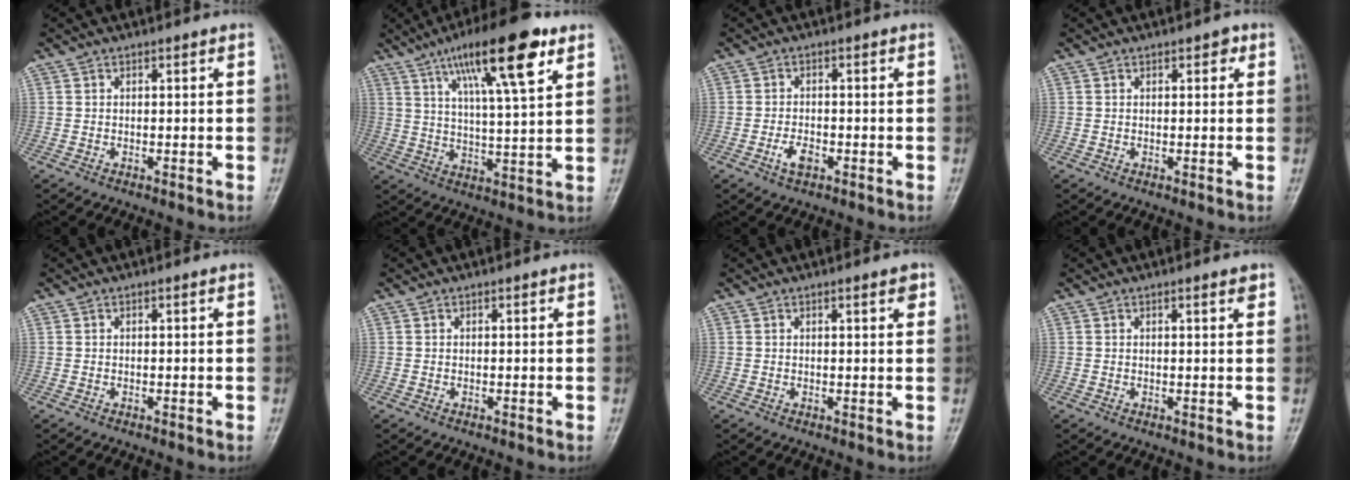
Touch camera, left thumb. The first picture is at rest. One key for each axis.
{"total": 16.9, "fx": 9.0, "fy": 3.8, "fz": 13.8, "tx": -0.212, "ty": -0.026, "tz": 0.147}
{"total": 3.1, "fx": -1.4, "fy": 1.7, "fz": 2.2, "tx": -0.041, "ty": 0.005, "tz": -0.026}
{"total": 1.7, "fx": 0.8, "fy": 1.0, "fz": 1.1, "tx": -0.001, "ty": 0.000, "tz": 0.008}
{"total": 0.0}
{"total": 0.0}
{"total": 2.0, "fx": 1.1, "fy": 0.5, "fz": 1.5, "tx": -0.016, "ty": -0.004, "tz": 0.013}
{"total": 1.5, "fx": 1.0, "fy": 0.4, "fz": 1.1, "tx": -0.013, "ty": -0.004, "tz": 0.012}